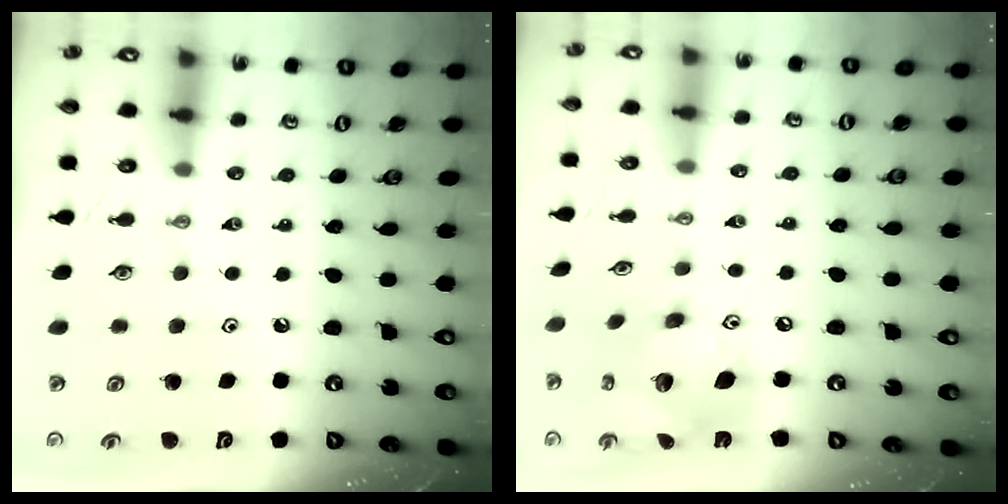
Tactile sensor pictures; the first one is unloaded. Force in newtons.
{"total": 15.3, "press": 15.3, "slide": 1.5}